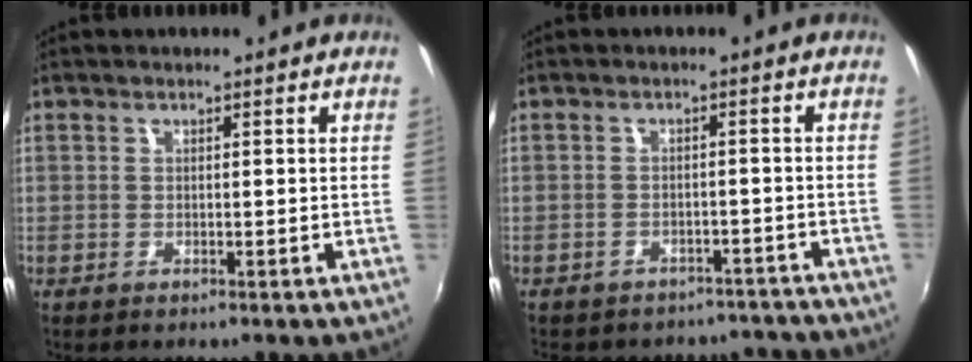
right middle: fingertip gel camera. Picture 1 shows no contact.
{"total": 11.8, "force": [-10.3, 5.1, 2.6], "torque": [-0.063, 0.009, -0.117]}